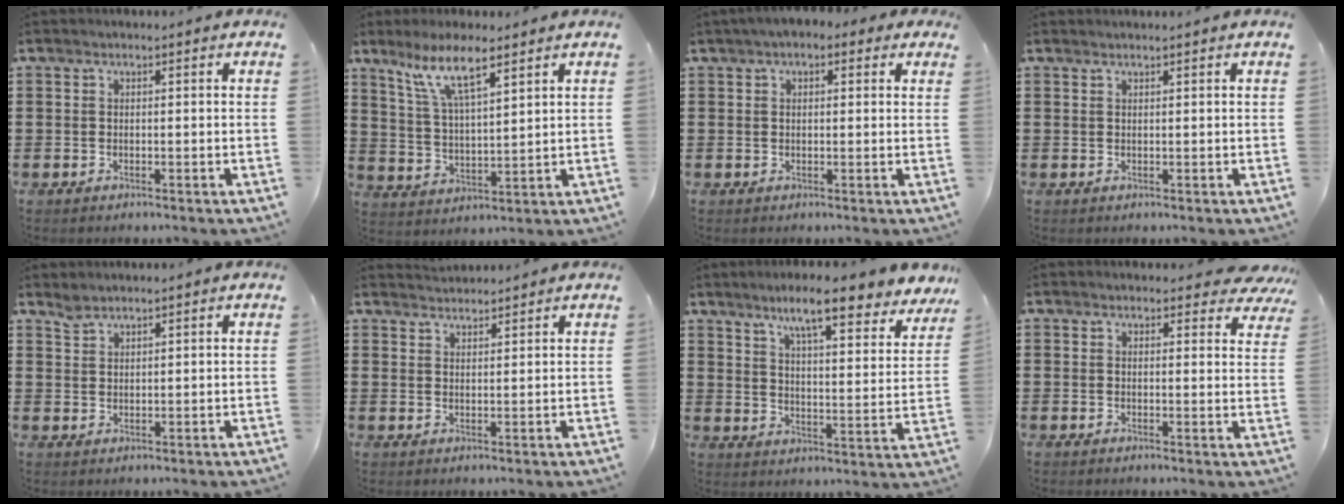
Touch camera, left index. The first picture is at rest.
{"total": 8.8, "force": [6.0, 1.7, 6.1], "torque": [-0.135, -0.008, 0.105]}
{"total": 2.3, "force": [0.9, 1.8, 1.1], "torque": [-0.029, 0.012, 0.015]}
{"total": 0.7, "force": [0.6, -0.1, 0.2], "torque": [-0.005, -0.003, 0.013]}
{"total": 1.8, "force": [1.7, 0.3, 0.3], "torque": [-0.010, -0.001, 0.034]}
{"total": 2.1, "force": [2.1, 0.0, -0.2], "torque": [-0.001, -0.003, 0.041]}
{"total": 9.4, "force": [7.5, 0.6, 5.5], "torque": [-0.107, -0.041, 0.122]}
{"total": 3.2, "force": [2.8, 0.9, 1.2], "torque": [-0.016, -0.011, 0.048]}